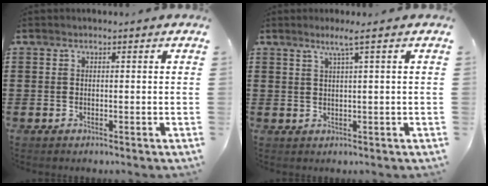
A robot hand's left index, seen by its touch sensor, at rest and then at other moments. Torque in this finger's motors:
{"motor_torque": [0.23, 0.14, 0.18, 0.07]}